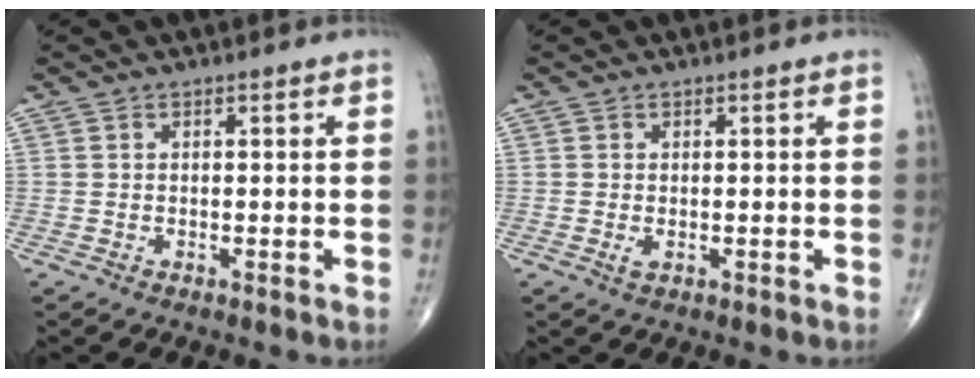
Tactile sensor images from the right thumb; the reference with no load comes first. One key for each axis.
{"total": 0.9, "fx": -0.1, "fy": 0.5, "fz": 0.8, "tx": -0.014, "ty": -0.003, "tz": -0.001}